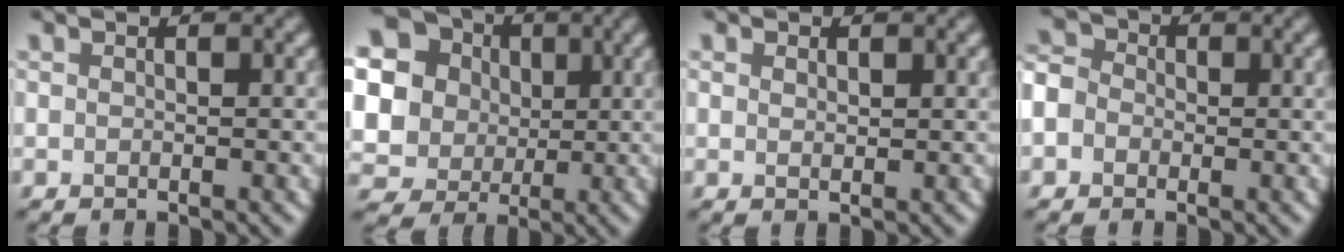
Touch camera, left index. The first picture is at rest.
{"total": 19.3, "force": [4.6, 17.3, 7.0], "torque": [-0.215, 0.011, 0.062]}
{"total": 0.7, "force": [0.5, 0.4, 0.4], "torque": [-0.006, -0.002, 0.009]}
{"total": 4.3, "force": [-0.7, 3.9, 1.8], "torque": [-0.032, 0.019, -0.036]}